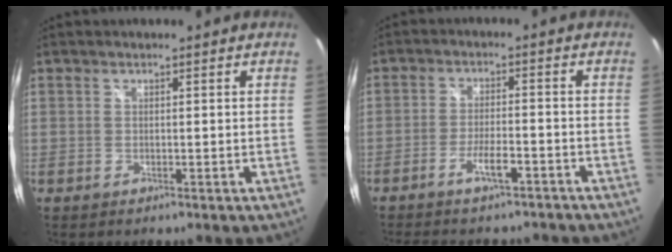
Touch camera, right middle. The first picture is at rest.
{"total": 6.5, "force": [-5.4, 1.3, 3.4], "torque": [-0.076, -0.006, -0.088]}